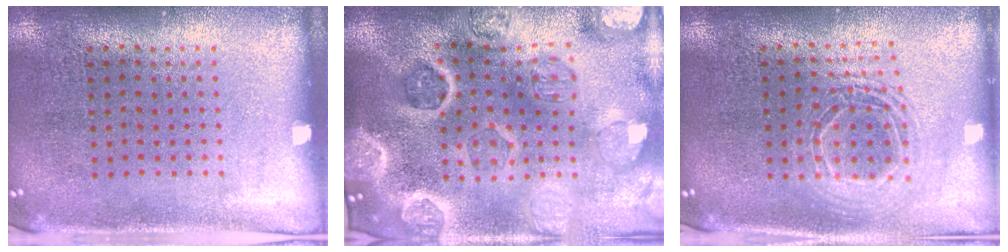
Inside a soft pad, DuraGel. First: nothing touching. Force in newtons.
{"total": 5.5, "press": 4.7, "slide": 2.8}
{"total": 1.6, "press": 1.4, "slide": 0.8}